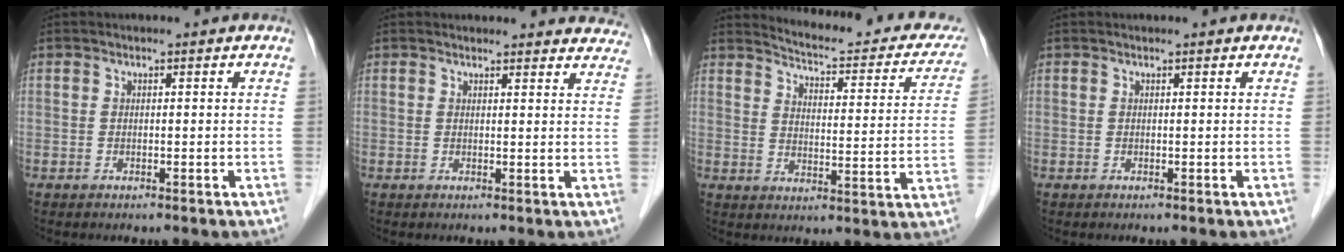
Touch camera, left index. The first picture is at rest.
{"total": 12.1, "force": [11.6, 2.9, 1.7], "torque": [0.016, -0.006, 0.102]}
{"total": 18.4, "force": [17.0, 3.8, 5.8], "torque": [-0.062, -0.044, 0.195]}
{"total": 0.7, "force": [0.7, 0.1, 0.1], "torque": [-0.007, 0.006, 0.009]}